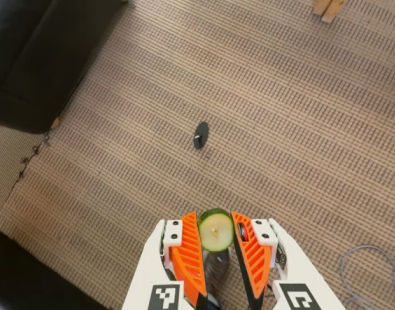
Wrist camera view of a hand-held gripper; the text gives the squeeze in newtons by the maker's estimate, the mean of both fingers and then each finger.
{"total": 9.1, "left": 9.1, "right": 9.1}